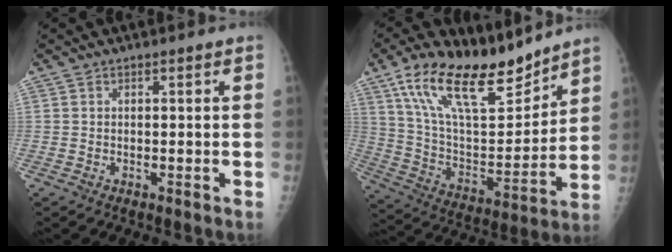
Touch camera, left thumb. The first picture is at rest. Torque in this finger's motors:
{"motor_torque": [0.34, 0.30, 1.23, -1.54, 0.22]}